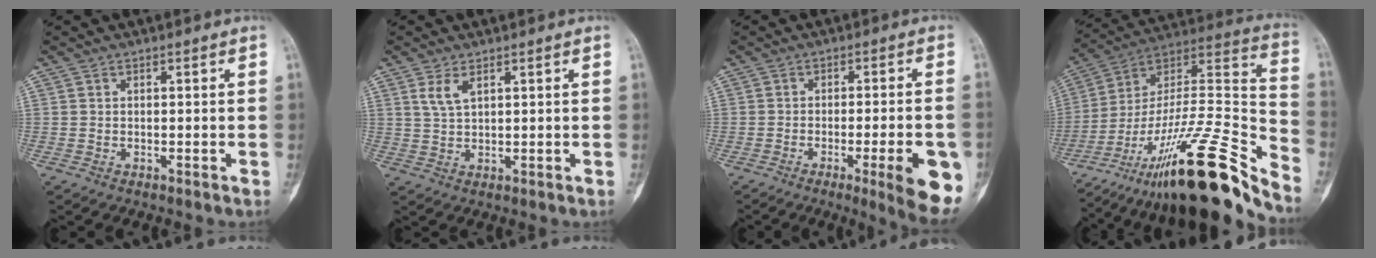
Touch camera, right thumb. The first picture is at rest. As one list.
[{"total": 3.3, "force": [1.7, 1.4, 2.4], "torque": [-0.051, -0.005, 0.042]}, {"total": 12.1, "force": [-4.4, 2.2, 11.1], "torque": [-0.134, -0.001, -0.052]}, {"total": 32.4, "force": [-22.6, 6.4, 22.3], "torque": [-0.311, 0.091, -0.371]}]